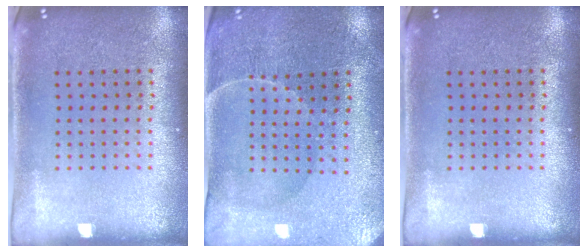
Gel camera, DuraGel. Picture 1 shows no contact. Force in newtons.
{"total": 0.7, "press": 0.6, "slide": 0.4}
{"total": 0.0}